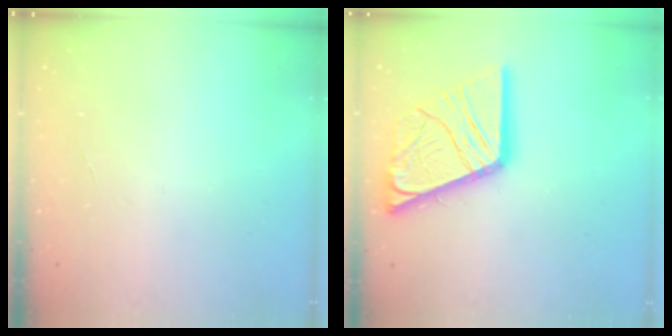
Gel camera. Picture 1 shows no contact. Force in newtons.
{"total": 21.7, "press": 21.6, "slide": 2.4}